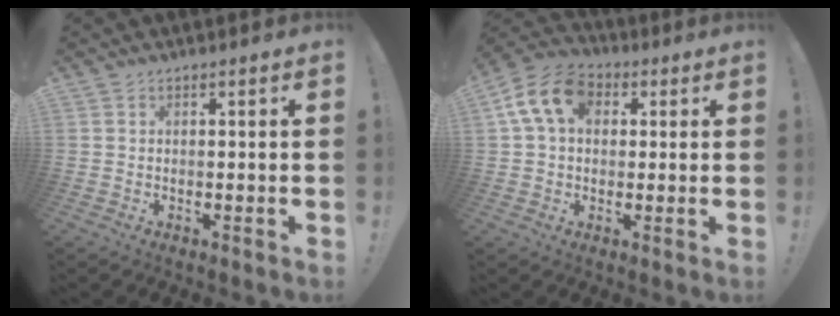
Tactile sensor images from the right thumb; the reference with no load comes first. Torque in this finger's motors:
{"motor_torque": [1.17, 1.18, 0.14, 0.11, 0.32]}